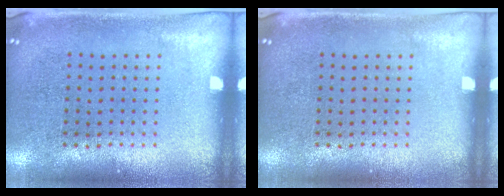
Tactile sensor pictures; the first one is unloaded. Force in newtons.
{"total": 0.0}